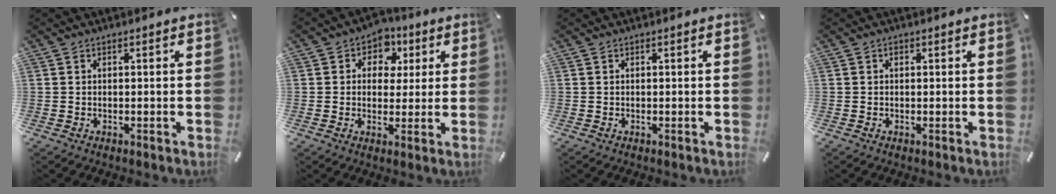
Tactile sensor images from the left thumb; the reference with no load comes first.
{"total": 7.2, "force": [1.7, 6.3, 3.1], "torque": [-0.042, -0.002, 0.024]}
{"total": 0.0}
{"total": 0.5, "force": [0.2, 0.4, 0.3], "torque": [-0.005, 0.001, 0.003]}